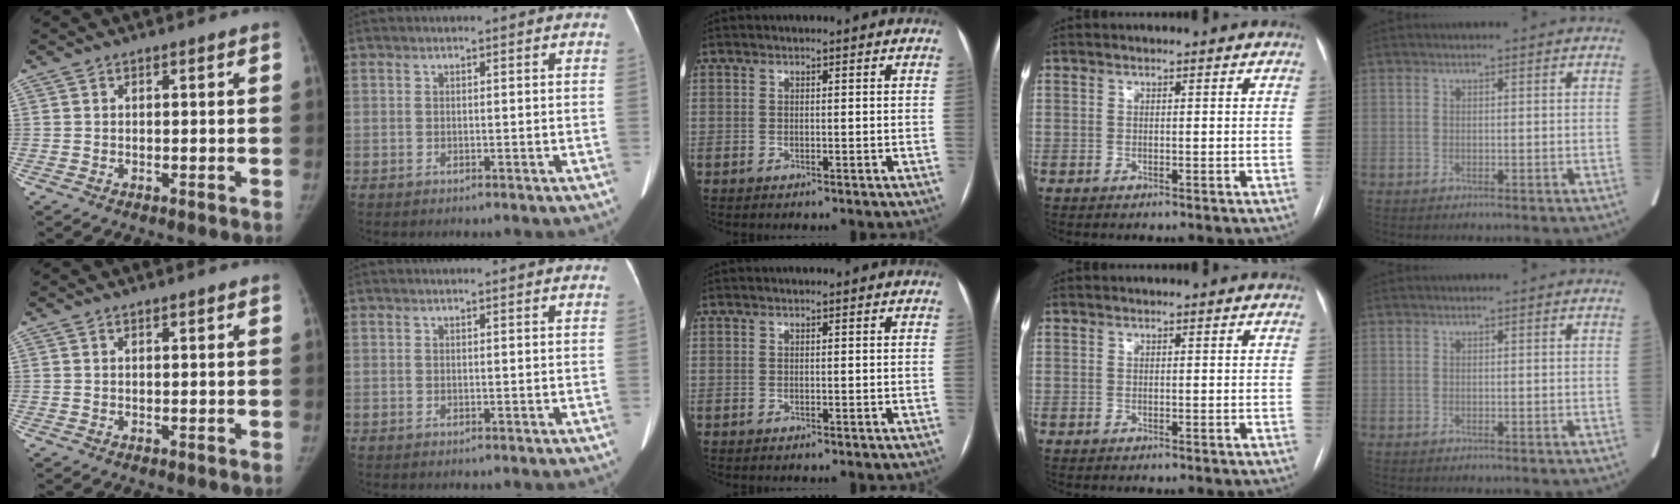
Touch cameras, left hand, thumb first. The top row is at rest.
{"thumb": {"total": 0.5, "force": [0.4, 0.2, 0.2], "torque": [-0.007, -0.003, 0.007]}, "index": {"total": 1.3, "force": [1.2, 0.0, 0.3], "torque": [-0.012, 0.006, 0.012]}}